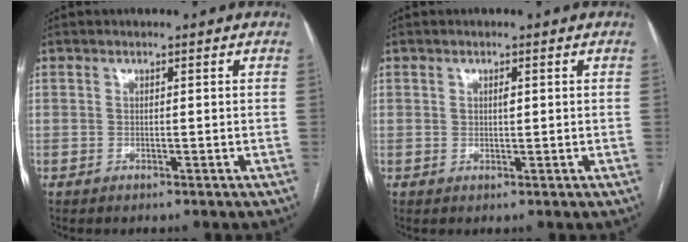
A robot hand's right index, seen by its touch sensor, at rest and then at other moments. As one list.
[{"total": 1.0, "force": [0.3, 0.4, 0.9], "torque": [-0.015, -0.001, 0.005]}]